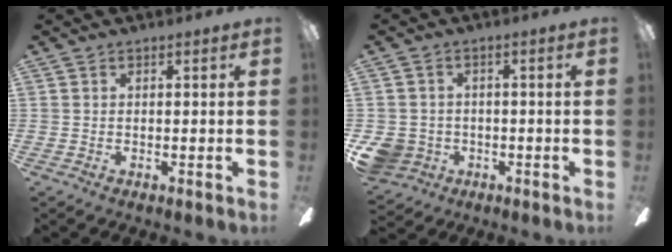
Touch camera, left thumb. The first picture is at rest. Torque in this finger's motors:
{"motor_torque": [-0.13, 0.19, -0.28, 0.27, 0.01]}